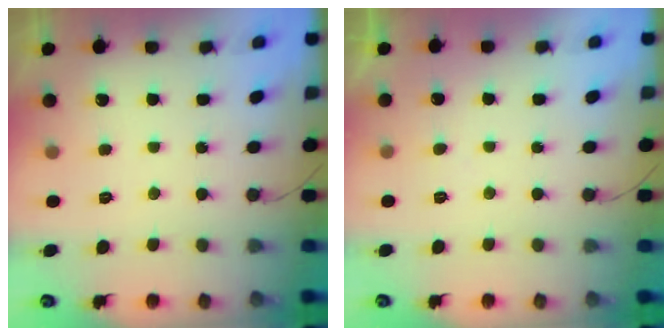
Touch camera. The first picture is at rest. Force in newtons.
{"total": 2.3, "press": 2.3, "slide": 0.1}